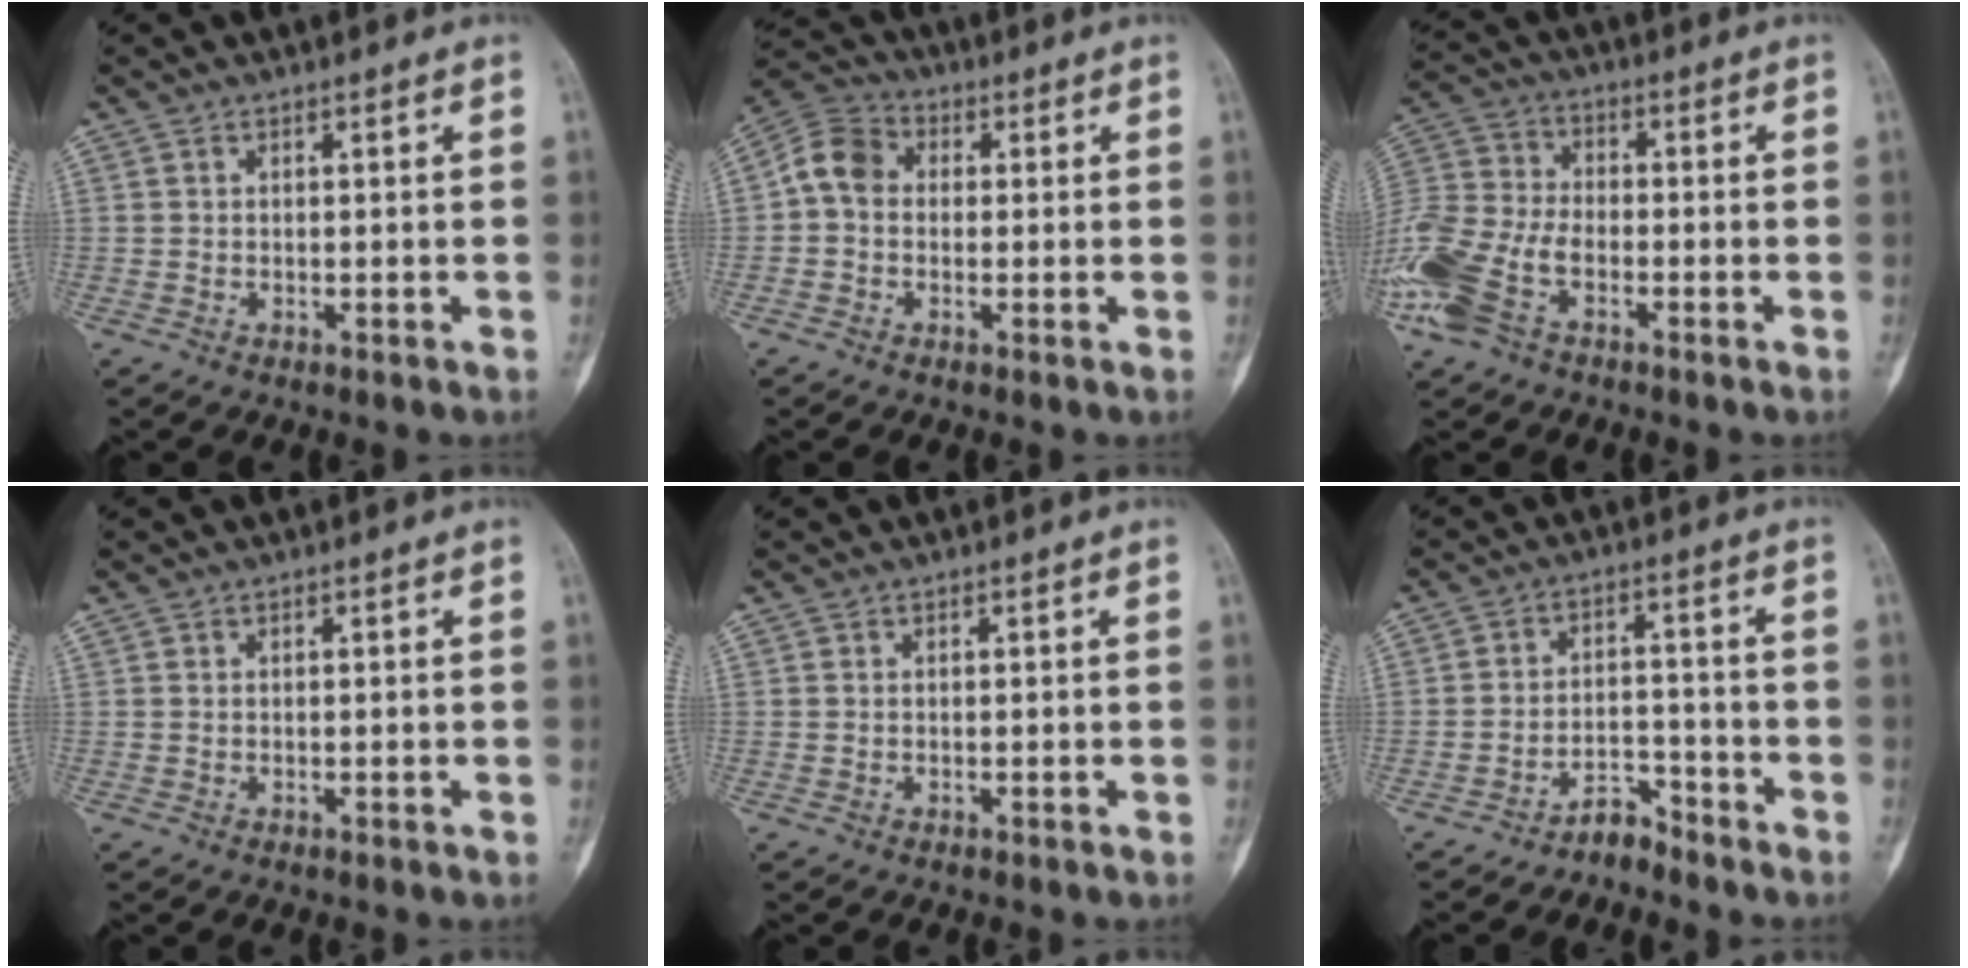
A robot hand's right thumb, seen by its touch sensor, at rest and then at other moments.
{"total": 7.3, "force": [0.1, 5.9, 4.4], "torque": [-0.071, 0.024, -0.012]}
{"total": 15.0, "force": [-6.3, 8.8, 10.4], "torque": [-0.243, 0.020, -0.130]}
{"total": 0.0}
{"total": 0.0}
{"total": 4.2, "force": [-3.9, 1.4, 0.6], "torque": [0.000, 0.045, -0.067]}